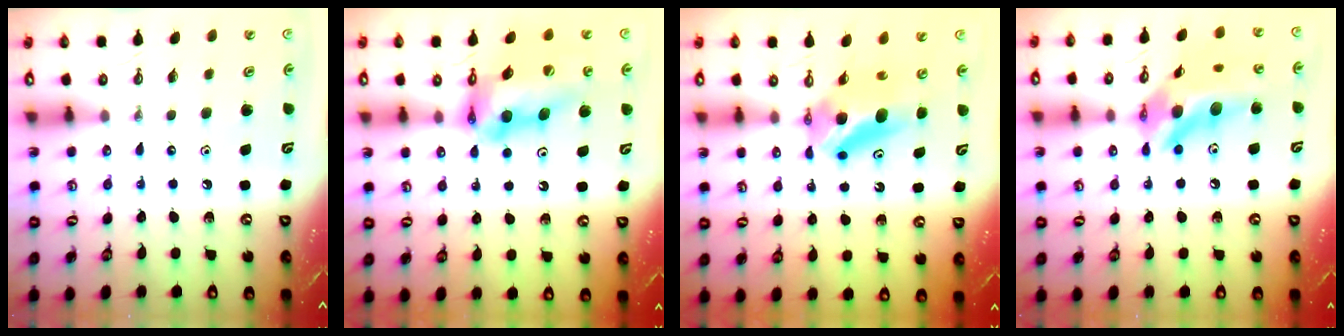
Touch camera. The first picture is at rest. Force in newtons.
{"total": 16.2, "press": 16.1, "slide": 1.7}
{"total": 8.4, "press": 5.9, "slide": 5.9}
{"total": 16.5, "press": 16.2, "slide": 3.4}